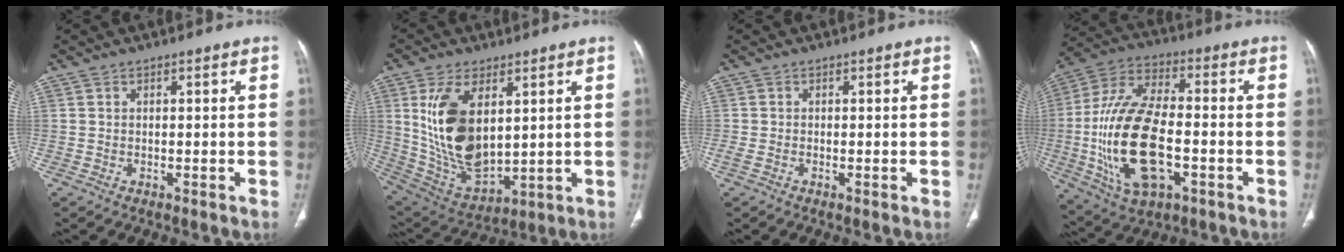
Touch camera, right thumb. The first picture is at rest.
{"total": 17.4, "force": [4.2, 9.2, 14.2], "torque": [-0.259, -0.022, 0.103]}
{"total": 1.3, "force": [-0.4, 0.5, 1.2], "torque": [-0.034, -0.004, -0.010]}
{"total": 23.0, "force": [-4.2, 11.7, 19.3], "torque": [-0.390, 0.015, -0.064]}